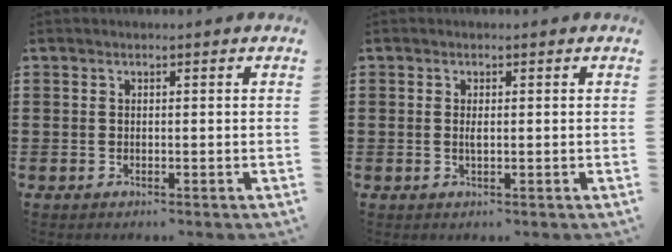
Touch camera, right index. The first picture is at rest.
{"total": 1.3, "force": [0.0, 0.4, 1.2], "torque": [-0.024, 0.002, 0.000]}